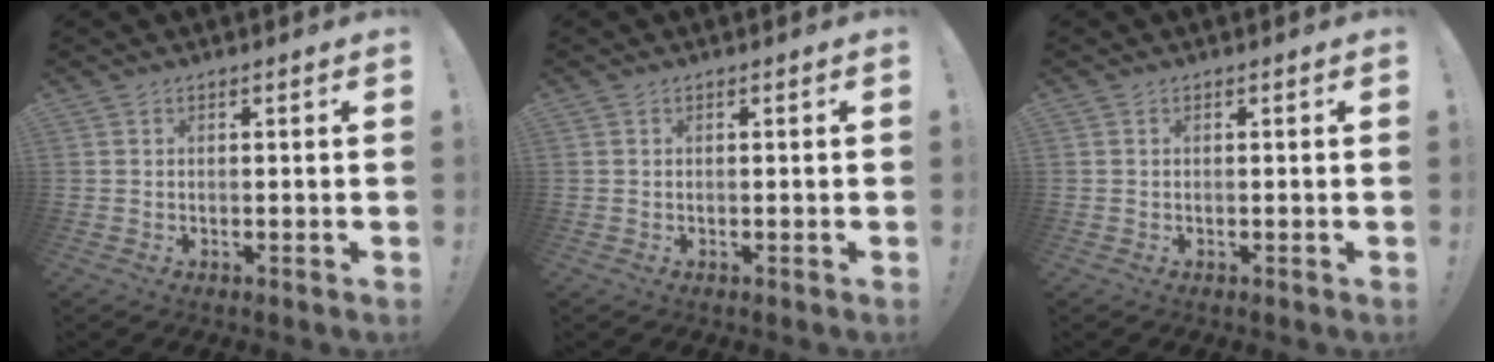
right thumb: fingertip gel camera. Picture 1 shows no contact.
{"total": 0.0}
{"total": 0.0}